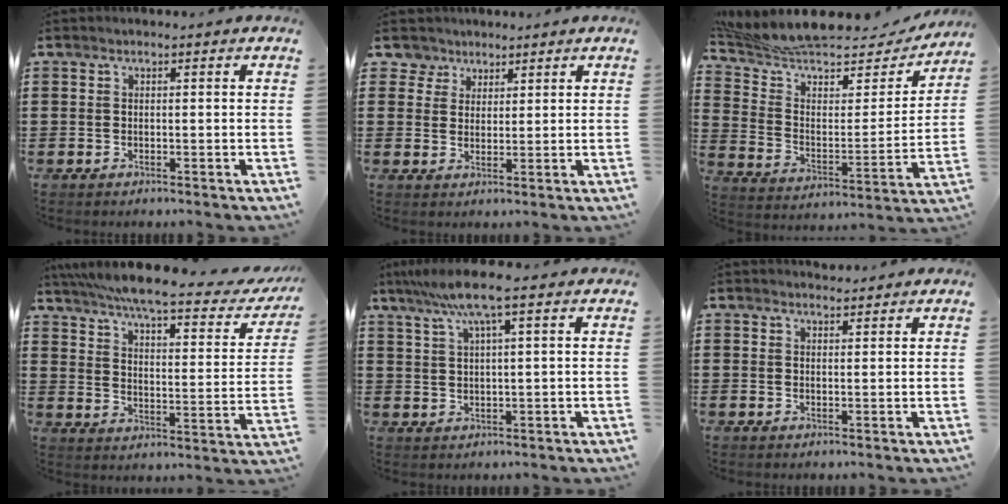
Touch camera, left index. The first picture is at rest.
{"total": 4.2, "force": [2.7, 3.1, 0.1], "torque": [-0.025, 0.005, 0.049]}
{"total": 8.9, "force": [7.9, 2.3, 3.3], "torque": [-0.105, -0.057, 0.134]}
{"total": 7.0, "force": [6.0, -0.6, 3.5], "torque": [-0.096, -0.043, 0.098]}
{"total": 6.5, "force": [3.5, 0.2, 5.6], "torque": [-0.115, 0.001, 0.058]}
{"total": 1.6, "force": [1.6, 0.2, 0.2], "torque": [-0.008, 0.003, 0.031]}